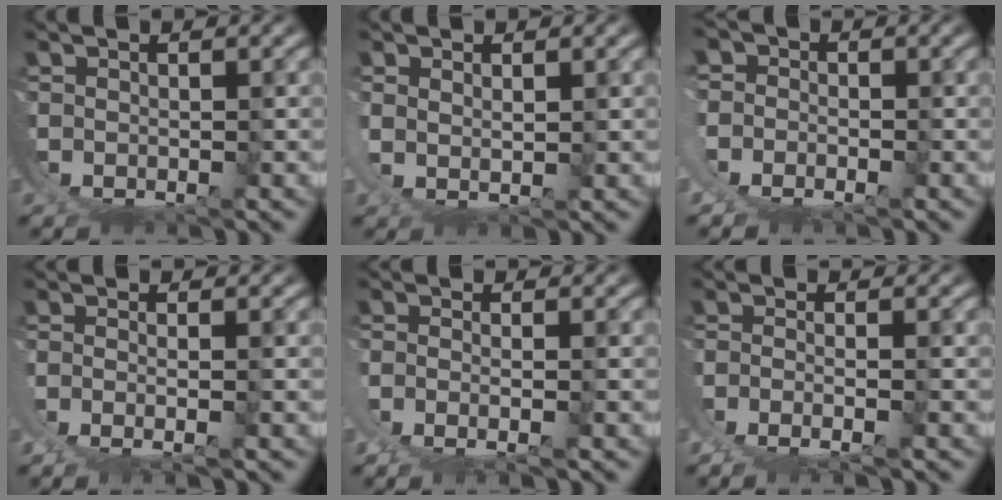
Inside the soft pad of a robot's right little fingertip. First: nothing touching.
{"total": 2.6, "force": [2.1, 0.2, 1.6], "torque": [-0.036, -0.004, 0.042]}
{"total": 4.2, "force": [0.3, 4.0, 1.2], "torque": [-0.034, -0.005, -0.003]}
{"total": 2.2, "force": [0.0, -0.1, 2.2], "torque": [-0.049, -0.012, 0.009]}
{"total": 2.5, "force": [0.3, 0.4, 2.5], "torque": [-0.061, -0.015, 0.015]}
{"total": 2.9, "force": [-0.6, 0.9, 2.7], "torque": [-0.056, -0.016, -0.002]}